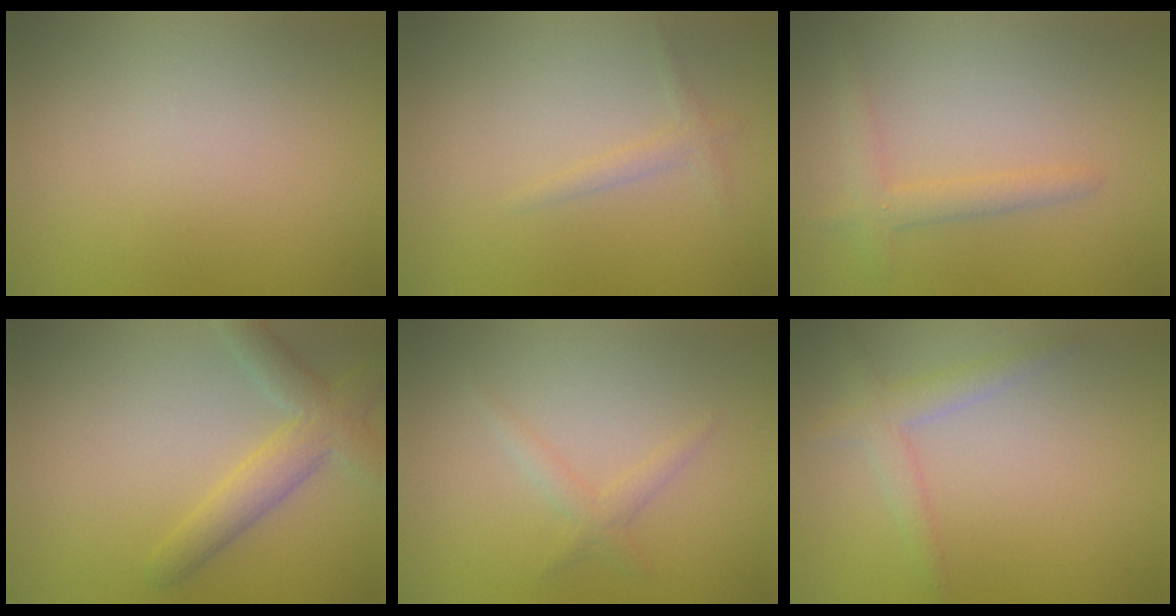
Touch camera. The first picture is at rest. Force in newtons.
{"total": 1.1, "press": 1.1, "slide": 0.1}
{"total": 2.2, "press": 2.2, "slide": 0.1}
{"total": 3.9, "press": 3.9, "slide": 0.2}
{"total": 1.4, "press": 1.4, "slide": 0.0}
{"total": 2.4, "press": 2.4, "slide": 0.2}